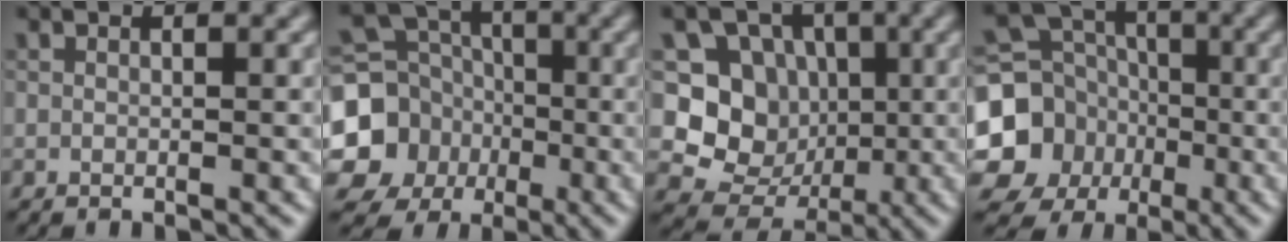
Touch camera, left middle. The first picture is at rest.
{"total": 11.3, "force": [-2.5, 10.4, 3.6], "torque": [-0.100, -0.017, -0.065]}
{"total": 6.7, "force": [0.1, 6.1, 2.7], "torque": [-0.035, -0.013, -0.007]}
{"total": 12.5, "force": [-2.9, 11.5, 4.0], "torque": [-0.109, -0.014, -0.069]}